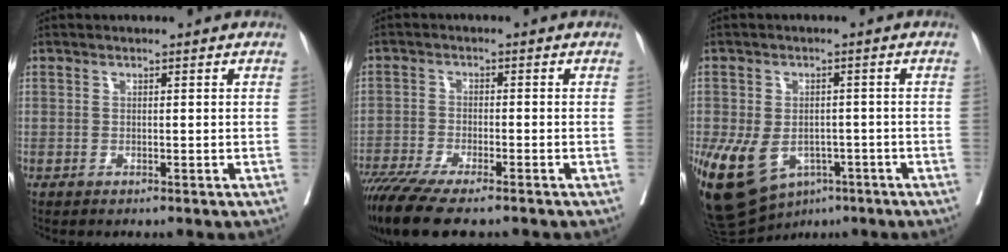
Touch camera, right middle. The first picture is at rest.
{"total": 11.6, "force": [-9.2, 2.0, 6.8], "torque": [-0.110, -0.023, -0.151]}
{"total": 13.8, "force": [-6.4, 9.4, 7.8], "torque": [-0.173, -0.001, -0.090]}